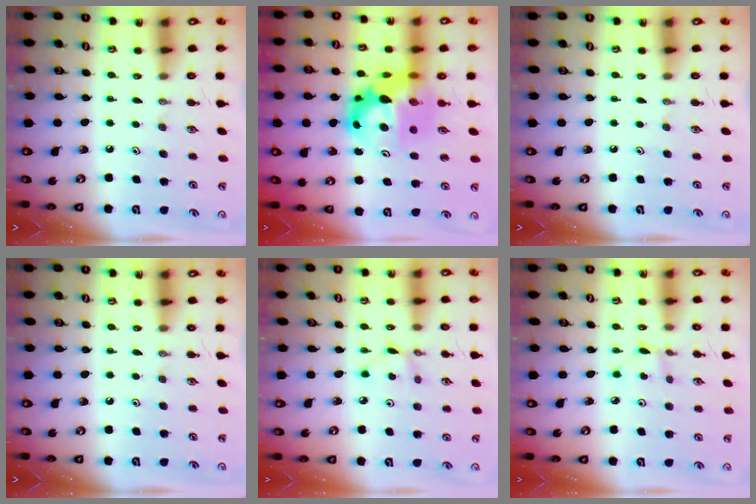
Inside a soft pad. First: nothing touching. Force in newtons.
{"total": 12.8, "press": 12.8, "slide": 0.8}
{"total": 0.0}
{"total": 0.0}
{"total": 2.8, "press": 2.8, "slide": 0.1}
{"total": 1.5, "press": 1.5, "slide": 0.2}